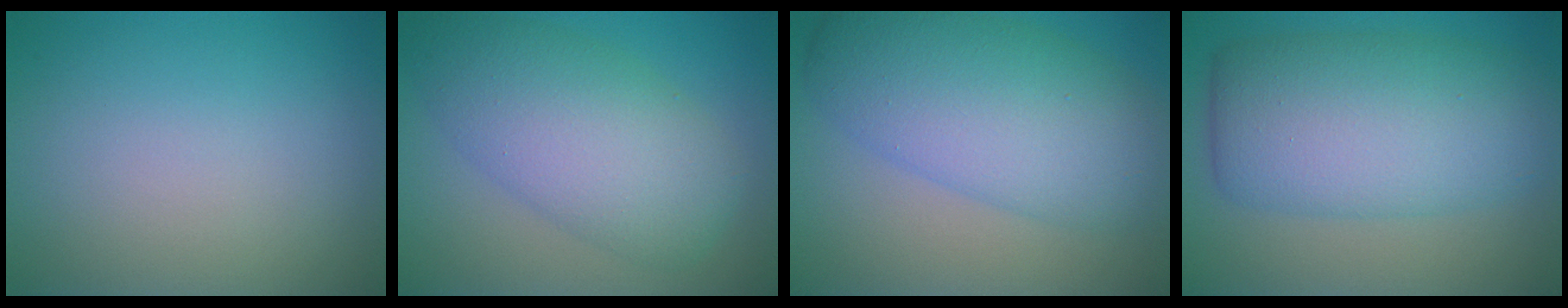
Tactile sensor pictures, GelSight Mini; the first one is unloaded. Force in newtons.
{"total": 7.9, "press": 7.9, "slide": 0.3}
{"total": 9.0, "press": 9.0, "slide": 0.2}
{"total": 9.8, "press": 9.8, "slide": 0.1}